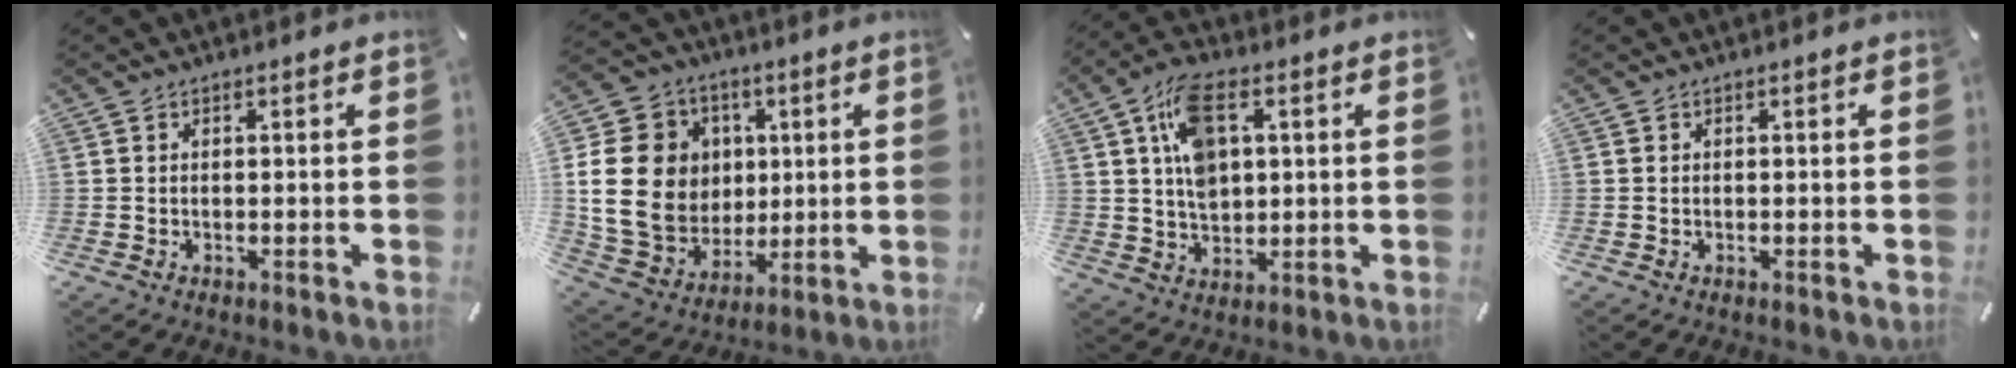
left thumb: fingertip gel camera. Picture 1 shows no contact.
{"total": 18.9, "force": [2.3, 16.6, 8.8], "torque": [-0.169, 0.001, 0.051]}
{"total": 10.4, "force": [2.9, 6.7, 7.4], "torque": [-0.141, 0.003, 0.052]}
{"total": 0.0}